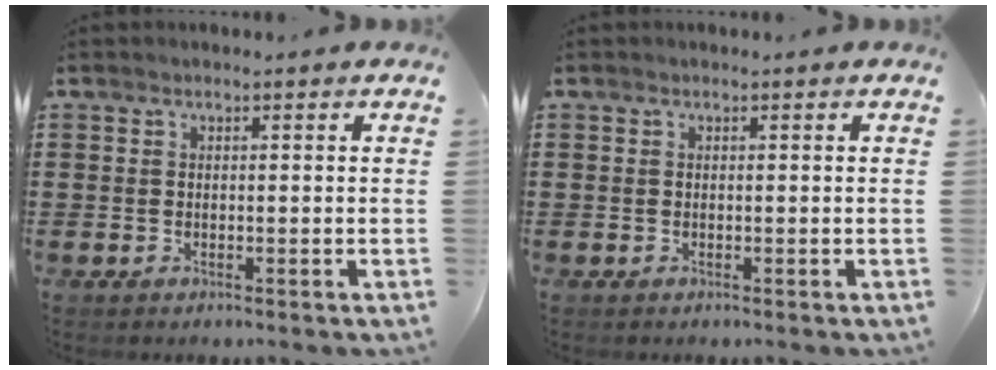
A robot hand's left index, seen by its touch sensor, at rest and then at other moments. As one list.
[{"total": 0.0}]